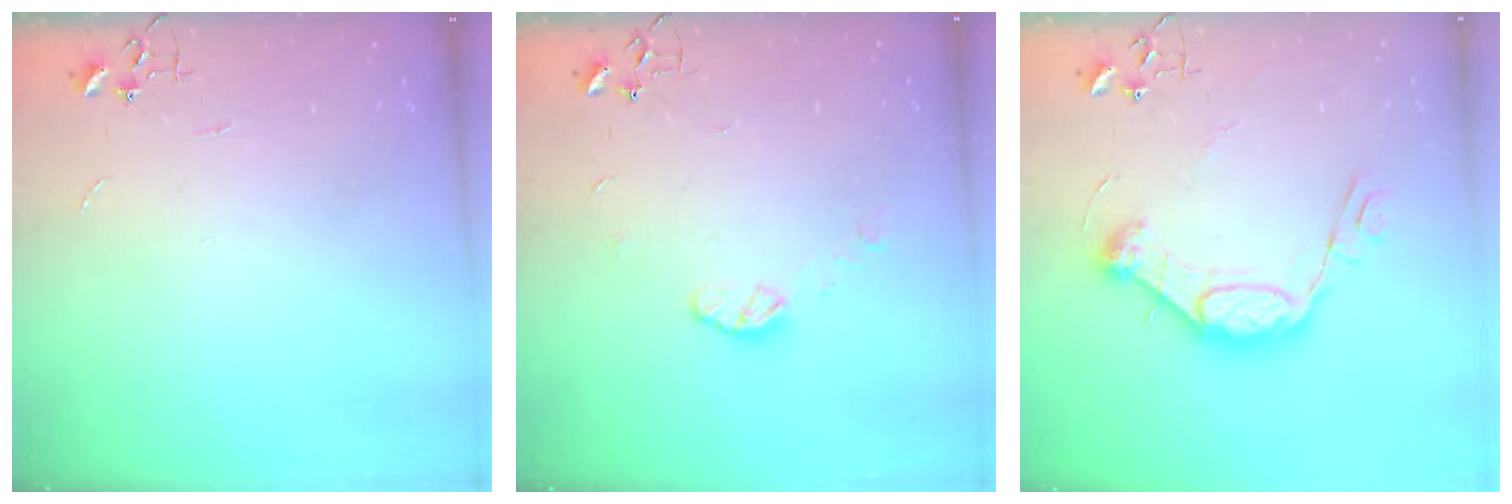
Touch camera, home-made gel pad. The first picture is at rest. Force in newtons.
{"total": 5.8, "press": 5.8, "slide": 0.5}
{"total": 12.8, "press": 12.8, "slide": 0.3}